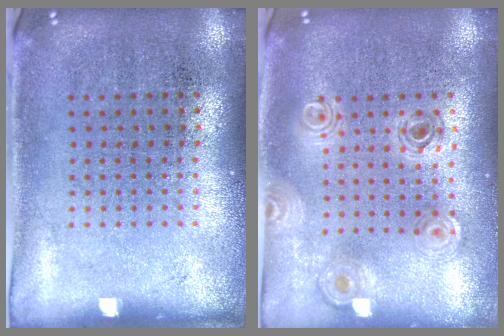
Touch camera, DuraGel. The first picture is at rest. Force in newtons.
{"total": 0.8, "press": 0.8, "slide": 0.1}